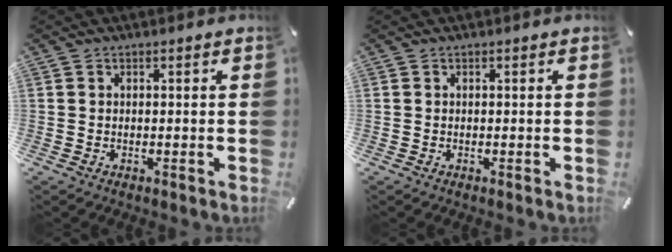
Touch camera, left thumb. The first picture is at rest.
{"total": 0.0}